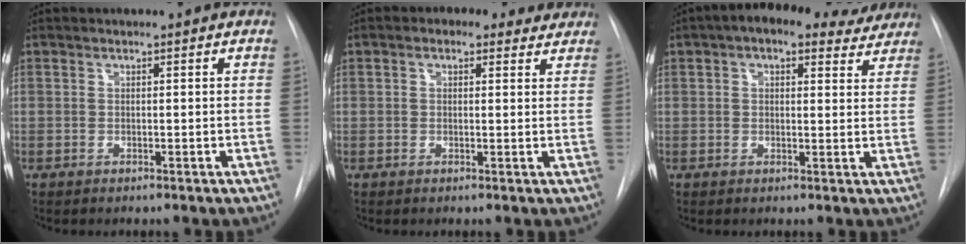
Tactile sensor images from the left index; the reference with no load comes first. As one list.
[{"total": 4.8, "force": [3.4, 2.7, 1.9], "torque": [-0.018, 0.020, 0.040]}, {"total": 12.0, "force": [9.1, 4.9, 6.1], "torque": [-0.070, 0.037, 0.112]}]